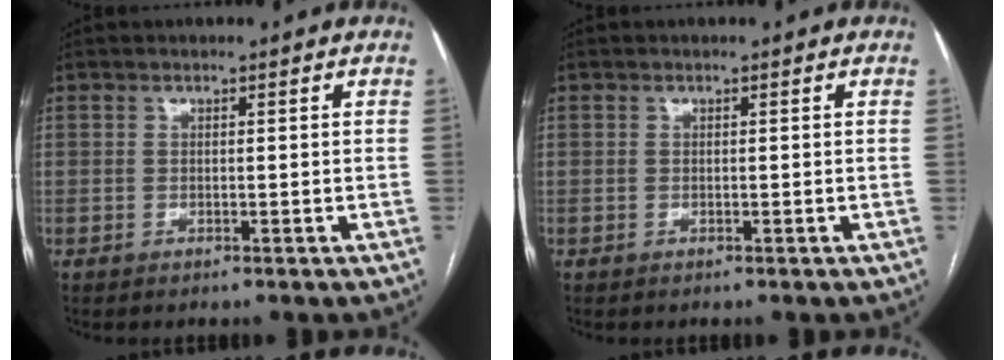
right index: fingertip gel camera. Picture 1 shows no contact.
{"total": 0.0}